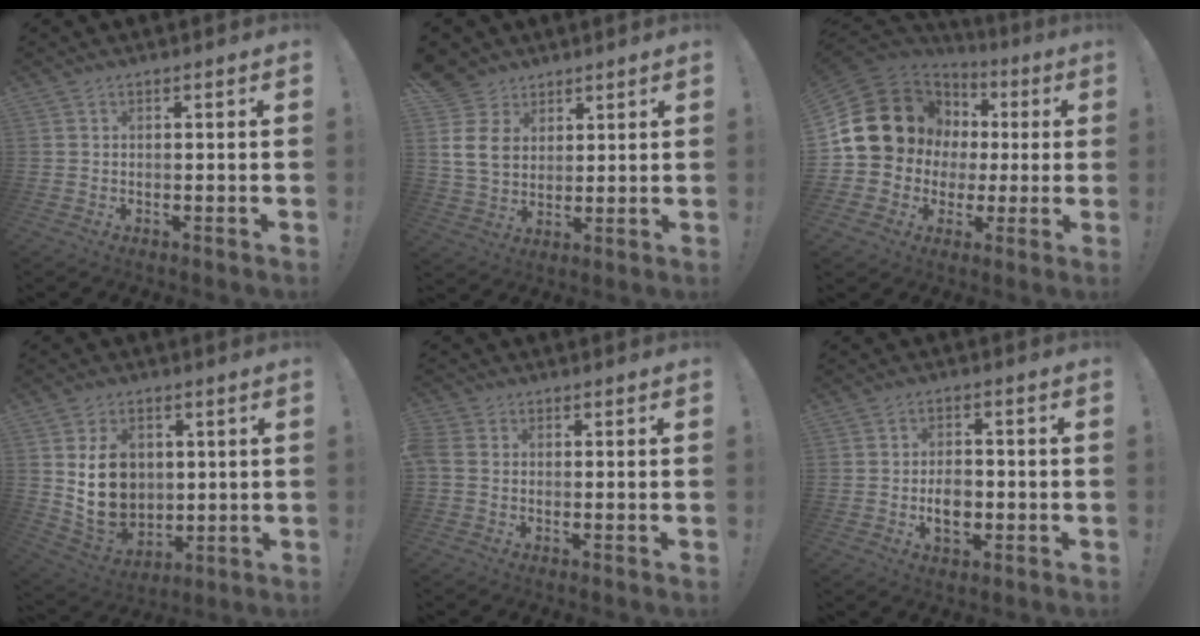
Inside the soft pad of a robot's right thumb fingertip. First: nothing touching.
{"total": 11.5, "force": [4.6, 9.2, 5.1], "torque": [-0.084, -0.024, 0.096]}
{"total": 18.8, "force": [5.4, 16.1, 8.2], "torque": [-0.133, -0.032, 0.138]}
{"total": 14.0, "force": [3.3, 11.2, 7.8], "torque": [-0.133, -0.025, 0.069]}
{"total": 2.9, "force": [0.1, 2.1, 2.0], "torque": [-0.051, 0.001, 0.001]}
{"total": 6.7, "force": [-1.7, 5.2, 4.0], "torque": [-0.053, 0.004, -0.032]}